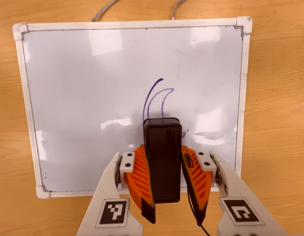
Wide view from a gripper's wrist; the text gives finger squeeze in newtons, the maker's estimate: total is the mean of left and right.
{"total": 7.0, "left": 5.7, "right": 8.4}